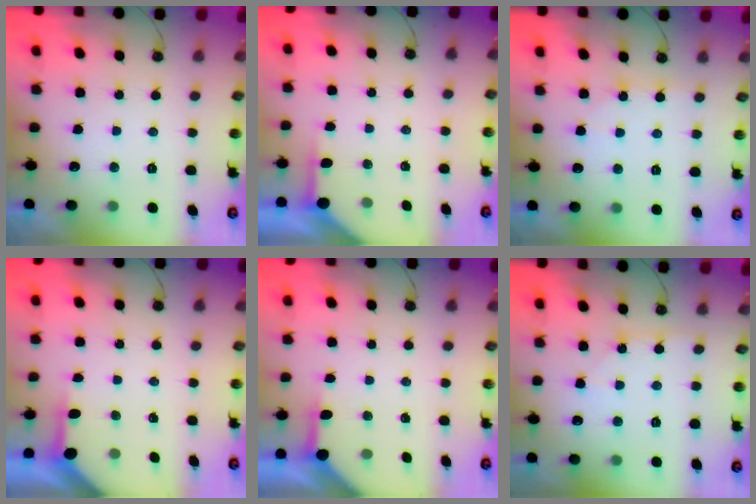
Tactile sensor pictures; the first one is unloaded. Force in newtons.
{"total": 3.5, "press": 3.5, "slide": 0.3}
{"total": 4.7, "press": 4.7, "slide": 0.6}
{"total": 3.7, "press": 3.7, "slide": 0.3}
{"total": 3.9, "press": 3.9, "slide": 0.5}
{"total": 3.5, "press": 3.5, "slide": 0.6}